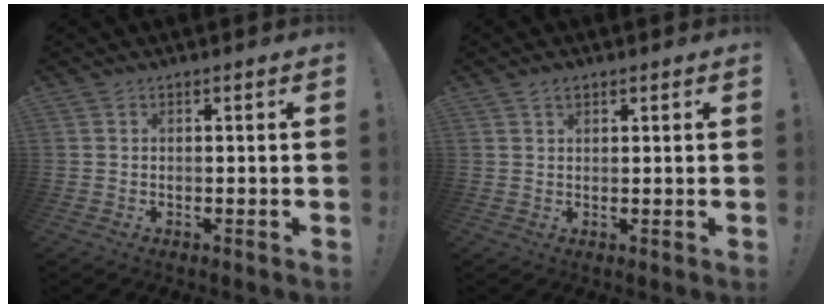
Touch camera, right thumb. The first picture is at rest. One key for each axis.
{"total": 2.0, "fx": 1.3, "fy": 1.2, "fz": 1.0, "tx": -0.018, "ty": 0.000, "tz": 0.024}